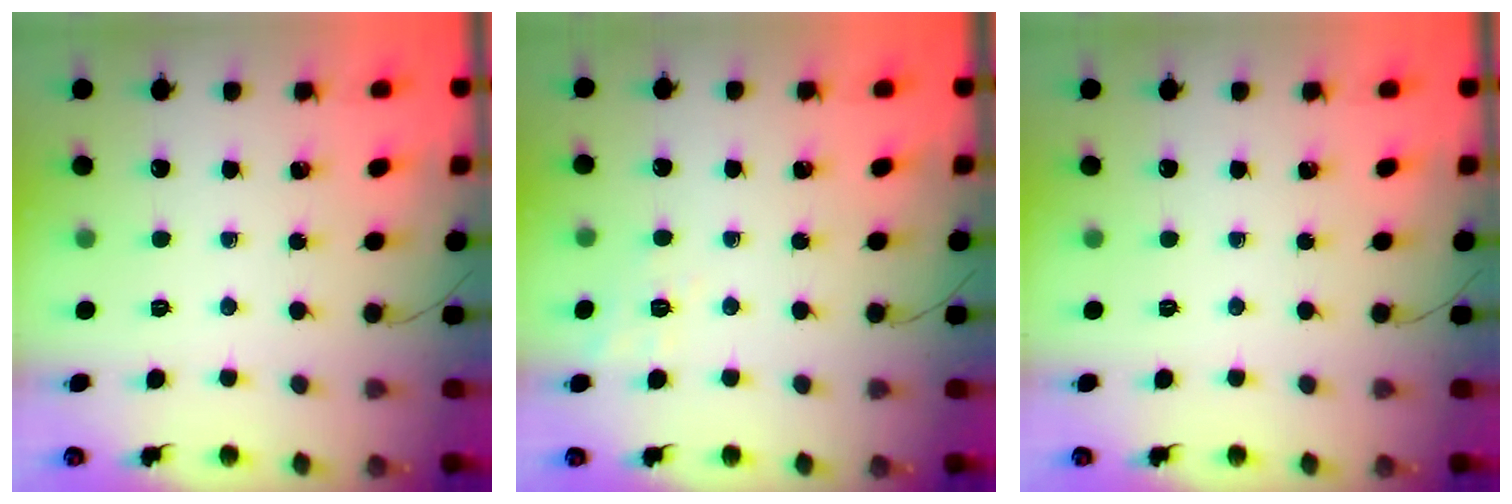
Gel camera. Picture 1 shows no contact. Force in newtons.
{"total": 1.9, "press": 0.8, "slide": 1.7}
{"total": 0.0}